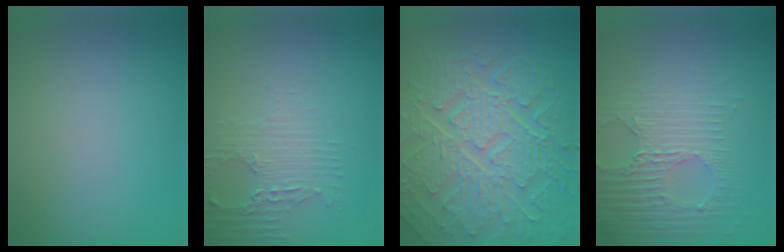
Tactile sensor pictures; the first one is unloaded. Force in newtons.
{"total": 2.9, "press": 2.5, "slide": 1.5}
{"total": 10.3, "press": 7.0, "slide": 7.6}
{"total": 3.5, "press": 3.4, "slide": 0.9}